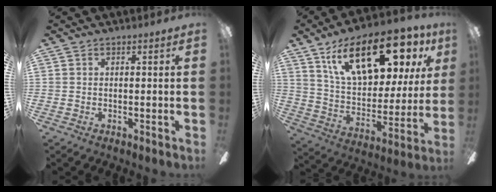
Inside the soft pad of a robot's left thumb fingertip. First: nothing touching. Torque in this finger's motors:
{"motor_torque": [2.61, 2.40, 1.36, -1.41, 0.19]}